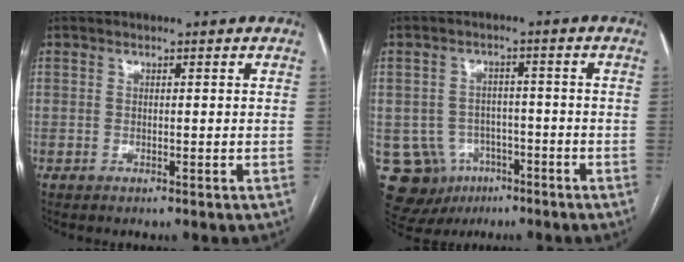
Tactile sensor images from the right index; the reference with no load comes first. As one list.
[{"total": 10.8, "force": [-4.6, 9.3, 2.9], "torque": [-0.059, 0.019, -0.056]}]